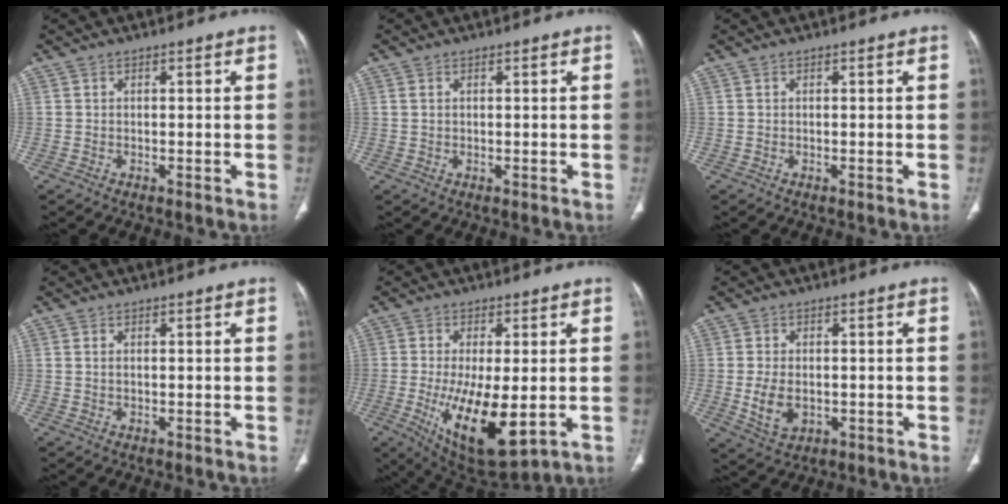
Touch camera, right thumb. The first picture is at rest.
{"total": 0.8, "force": [0.3, 0.5, 0.5], "torque": [-0.015, 0.006, 0.010]}
{"total": 0.0}
{"total": 0.8, "force": [0.1, 0.4, 0.6], "torque": [-0.018, 0.004, 0.005]}
{"total": 14.8, "force": [-3.0, 5.7, 13.4], "torque": [-0.234, -0.027, -0.030]}
{"total": 6.1, "force": [-0.9, 4.1, 4.5], "torque": [-0.082, -0.004, -0.006]}